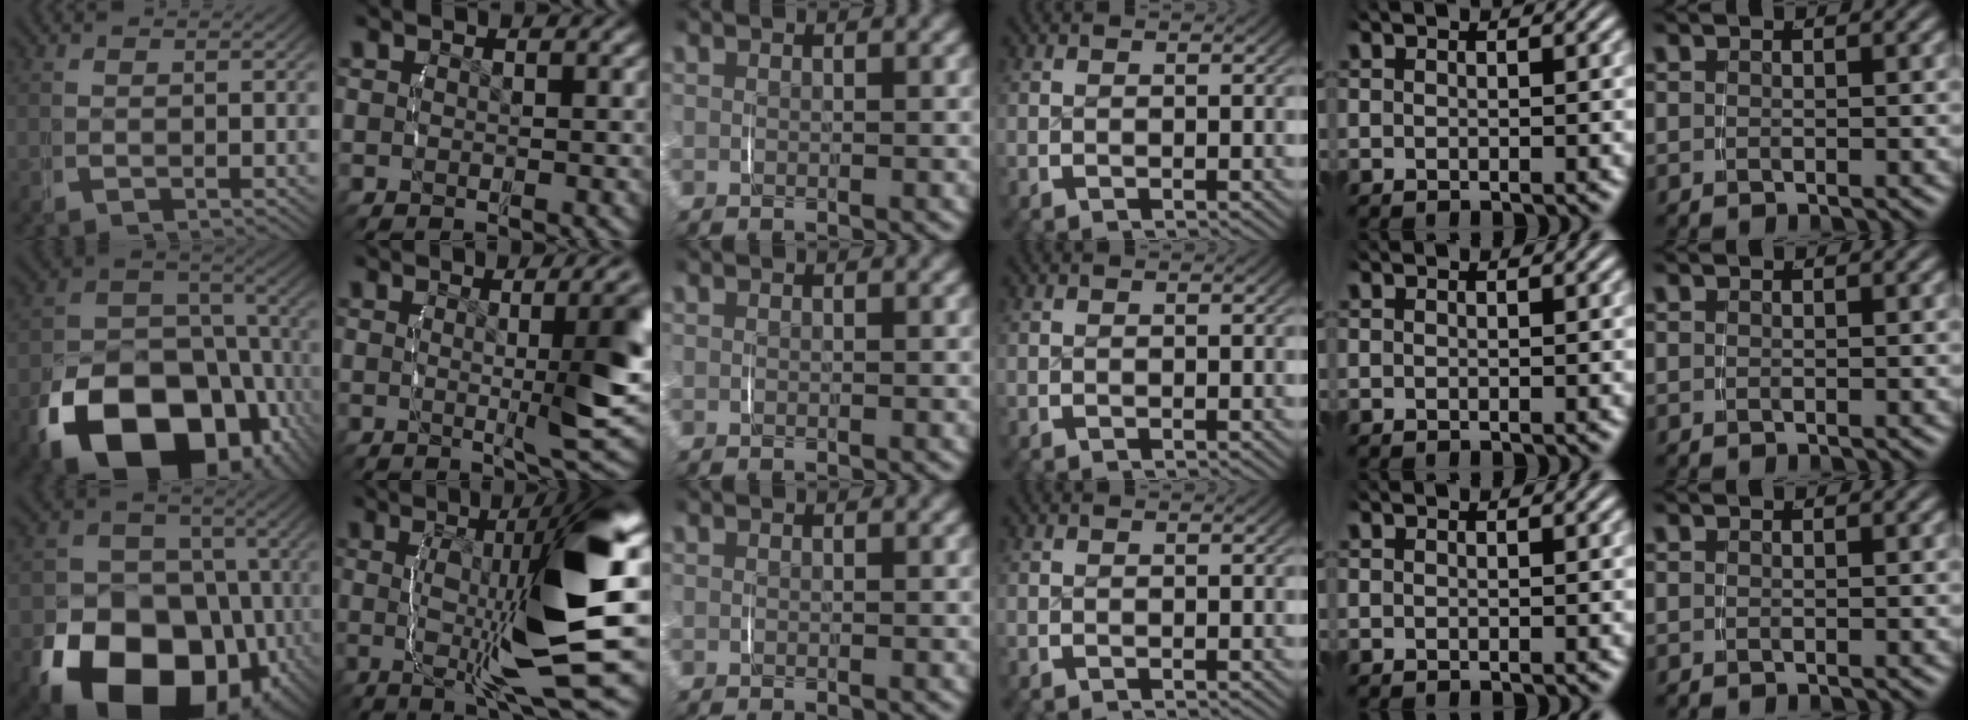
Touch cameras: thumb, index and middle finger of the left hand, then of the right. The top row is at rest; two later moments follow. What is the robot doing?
{"motion": "lift_and_place", "object": "jar lid"}